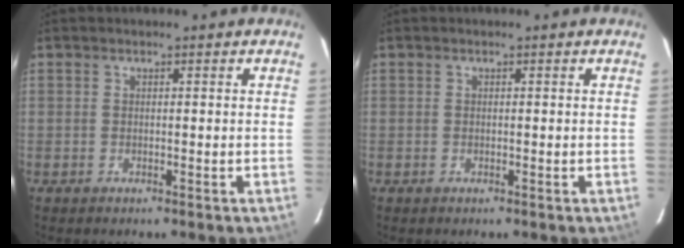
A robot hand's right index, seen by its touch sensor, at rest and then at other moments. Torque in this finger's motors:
{"motor_torque": [0.08, 0.05, 0.03, -0.01]}